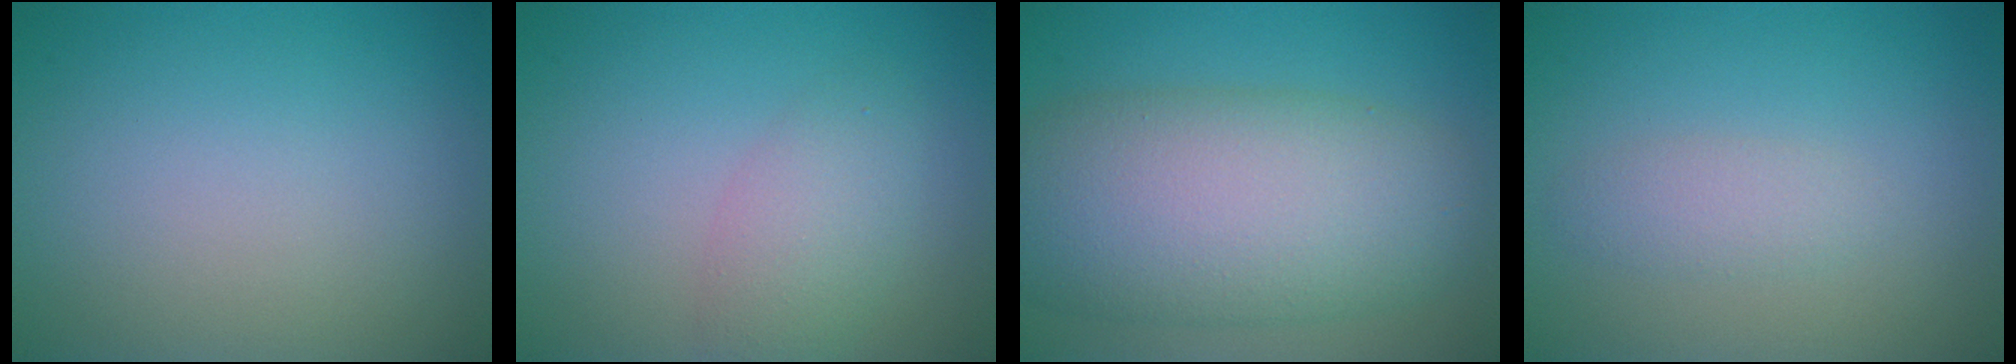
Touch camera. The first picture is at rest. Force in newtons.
{"total": 3.0, "press": 3.0, "slide": 0.2}
{"total": 10.9, "press": 10.9, "slide": 0.3}
{"total": 1.6, "press": 1.6, "slide": 0.0}